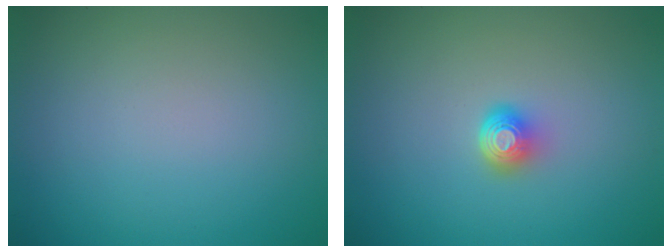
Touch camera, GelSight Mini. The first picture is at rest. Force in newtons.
{"total": 2.0, "press": 1.4, "slide": 1.4}